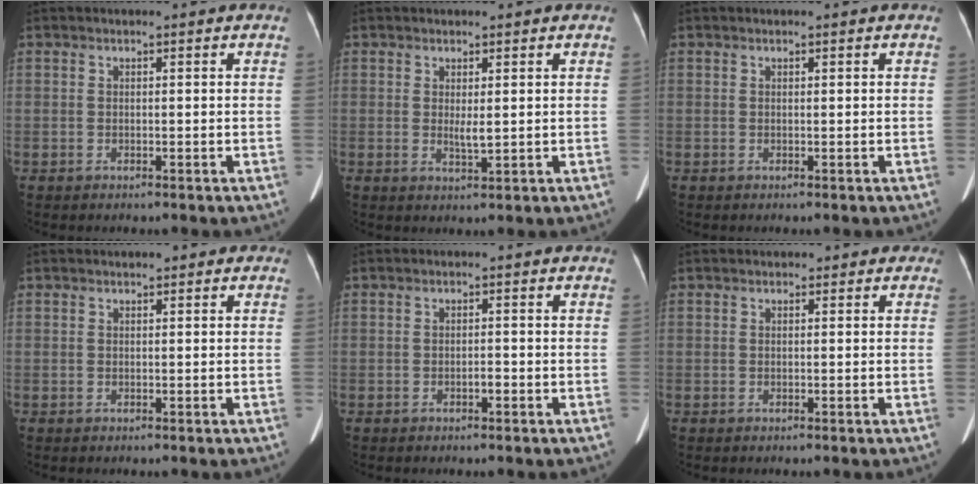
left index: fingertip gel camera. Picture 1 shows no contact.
{"total": 1.8, "force": [0.3, 0.3, 1.7], "torque": [-0.035, -0.006, 0.010]}
{"total": 0.0}
{"total": 0.9, "force": [0.5, 0.5, 0.5], "torque": [-0.006, 0.007, 0.004]}
{"total": 1.0, "force": [-0.6, 0.3, 0.8], "torque": [-0.012, 0.001, -0.008]}
{"total": 0.6, "force": [0.2, 0.6, 0.0], "torque": [0.007, 0.003, -0.001]}